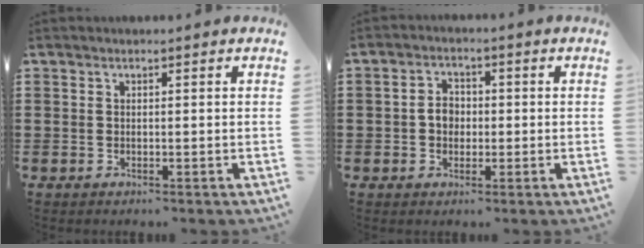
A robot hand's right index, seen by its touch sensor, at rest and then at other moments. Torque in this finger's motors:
{"motor_torque": [0.48, 0.46, 0.42, 0.09]}